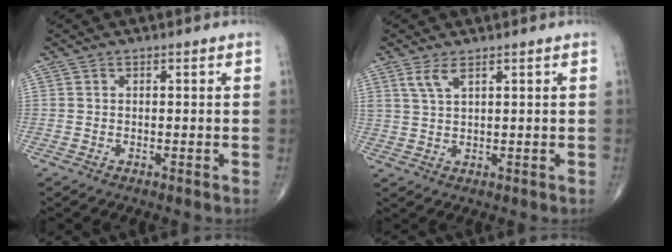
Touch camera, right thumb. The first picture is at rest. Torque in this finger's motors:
{"motor_torque": [0.04, 0.04, 0.46, 0.36, 0.03]}